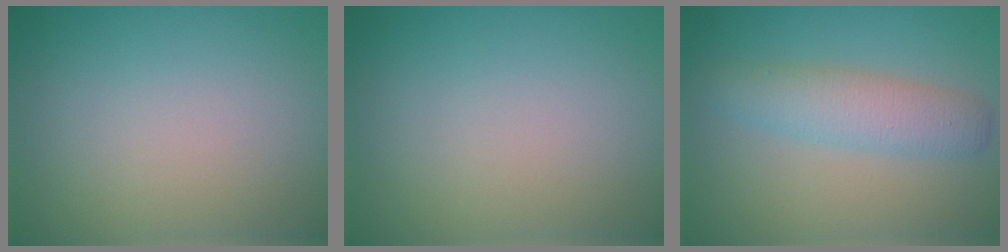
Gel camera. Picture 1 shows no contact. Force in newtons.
{"total": 0.0}
{"total": 3.7, "press": 3.7, "slide": 0.0}